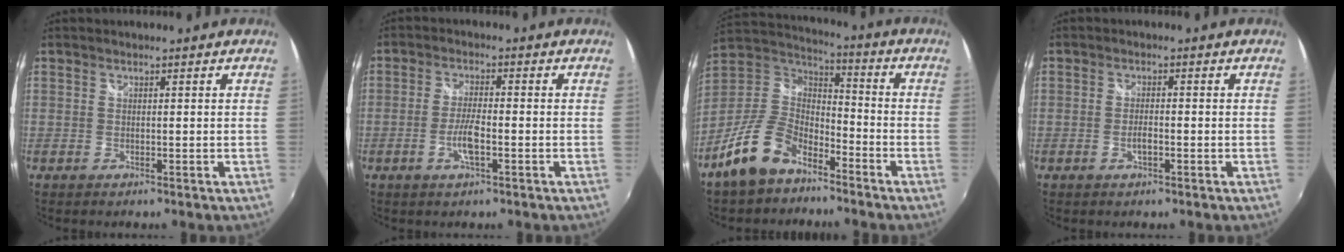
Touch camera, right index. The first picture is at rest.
{"total": 4.8, "force": [-1.8, 0.9, 4.3], "torque": [-0.091, -0.002, -0.035]}
{"total": 13.9, "force": [-9.0, 7.4, 7.7], "torque": [-0.174, 0.008, -0.164]}
{"total": 2.2, "force": [-0.9, 0.6, 1.9], "torque": [-0.039, 0.000, -0.018]}